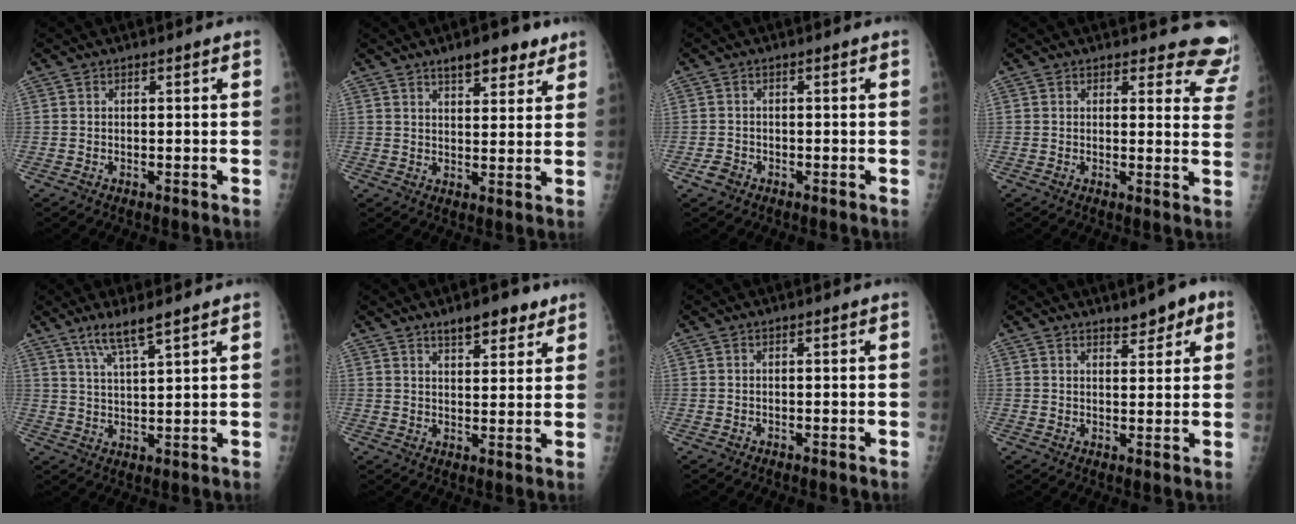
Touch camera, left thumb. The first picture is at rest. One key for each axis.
{"total": 7.8, "fx": 5.4, "fy": 3.0, "fz": 4.8, "tx": -0.044, "ty": -0.027, "tz": 0.077}
{"total": 1.7, "fx": -1.0, "fy": 1.3, "fz": 0.5, "tx": -0.008, "ty": 0.005, "tz": -0.019}
{"total": 9.4, "fx": 9.0, "fy": 2.7, "fz": 0.1, "tx": 0.053, "ty": -0.077, "tz": 0.060}
{"total": 6.2, "fx": 4.5, "fy": 0.4, "fz": 4.2, "tx": -0.084, "ty": -0.026, "tz": 0.090}
{"total": 7.2, "fx": 5.1, "fy": 2.7, "fz": 4.4, "tx": -0.041, "ty": -0.027, "tz": 0.074}
{"total": 0.0}
{"total": 4.9, "fx": 3.1, "fy": 1.9, "fz": 3.2, "tx": -0.024, "ty": -0.015, "tz": 0.042}